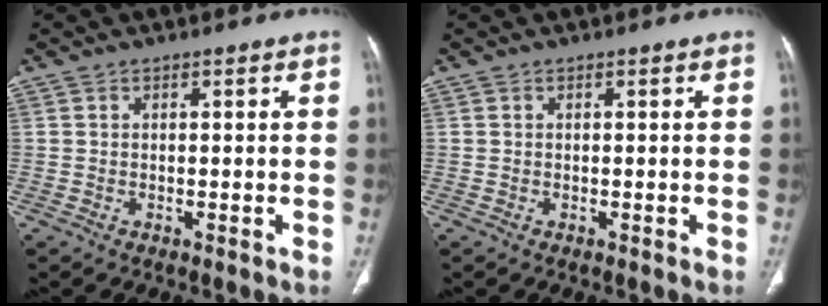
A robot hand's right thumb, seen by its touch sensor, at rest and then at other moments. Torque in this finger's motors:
{"motor_torque": [-0.08, 0.08, -0.35, 0.16, 0.00]}